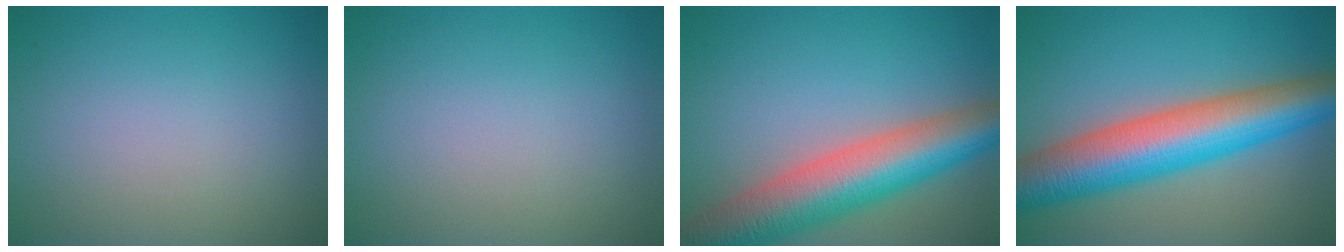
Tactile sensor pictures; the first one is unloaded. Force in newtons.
{"total": 0.0}
{"total": 10.1, "press": 10.1, "slide": 0.7}
{"total": 10.9, "press": 10.9, "slide": 0.4}